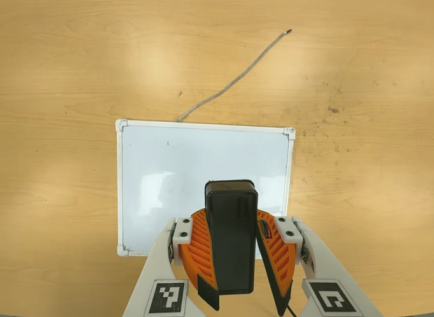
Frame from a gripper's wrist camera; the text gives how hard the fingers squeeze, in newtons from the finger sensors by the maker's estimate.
{"total": 10.1, "left": 10.2, "right": 9.9}